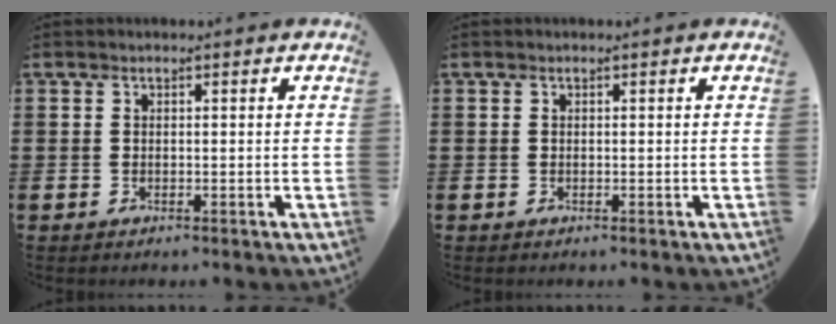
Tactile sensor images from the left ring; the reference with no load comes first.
{"total": 0.0}